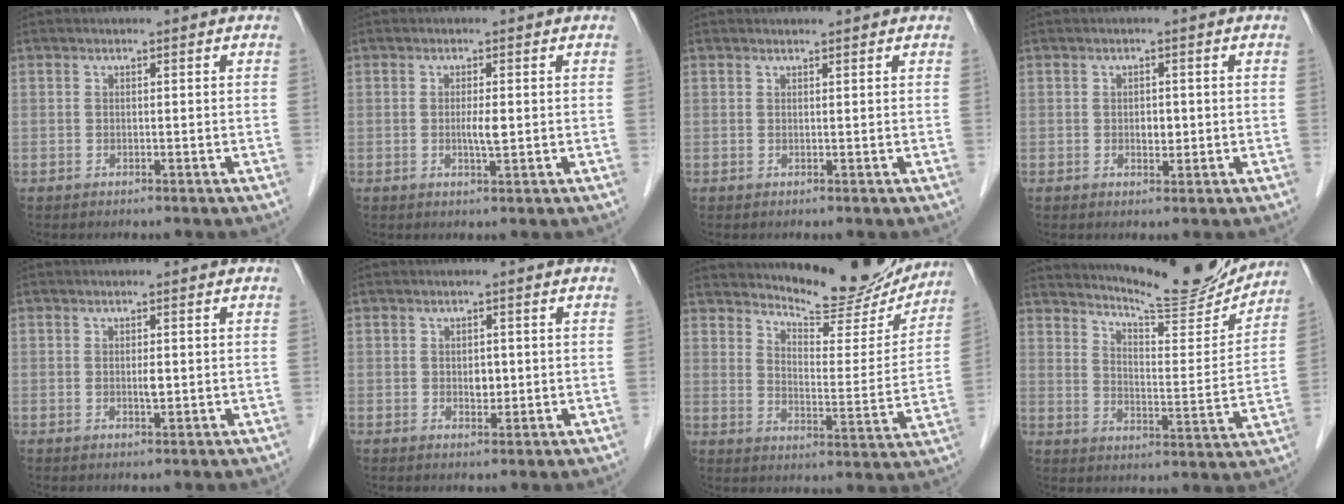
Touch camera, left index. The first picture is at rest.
{"total": 2.1, "force": [0.0, 0.3, 2.1], "torque": [-0.041, -0.002, 0.001]}
{"total": 1.5, "force": [1.5, 0.1, 0.3], "torque": [-0.007, 0.010, 0.022]}
{"total": 1.8, "force": [-0.1, 1.2, 1.3], "torque": [-0.022, 0.001, 0.001]}
{"total": 1.3, "force": [0.1, 0.3, 1.3], "torque": [-0.023, -0.001, 0.002]}
{"total": 1.8, "force": [0.1, 1.2, 1.4], "torque": [-0.022, -0.001, 0.004]}
{"total": 15.5, "force": [14.8, 3.1, 3.7], "torque": [-0.050, -0.034, 0.193]}
{"total": 16.4, "force": [15.5, 1.0, 5.1], "torque": [-0.086, -0.040, 0.215]}